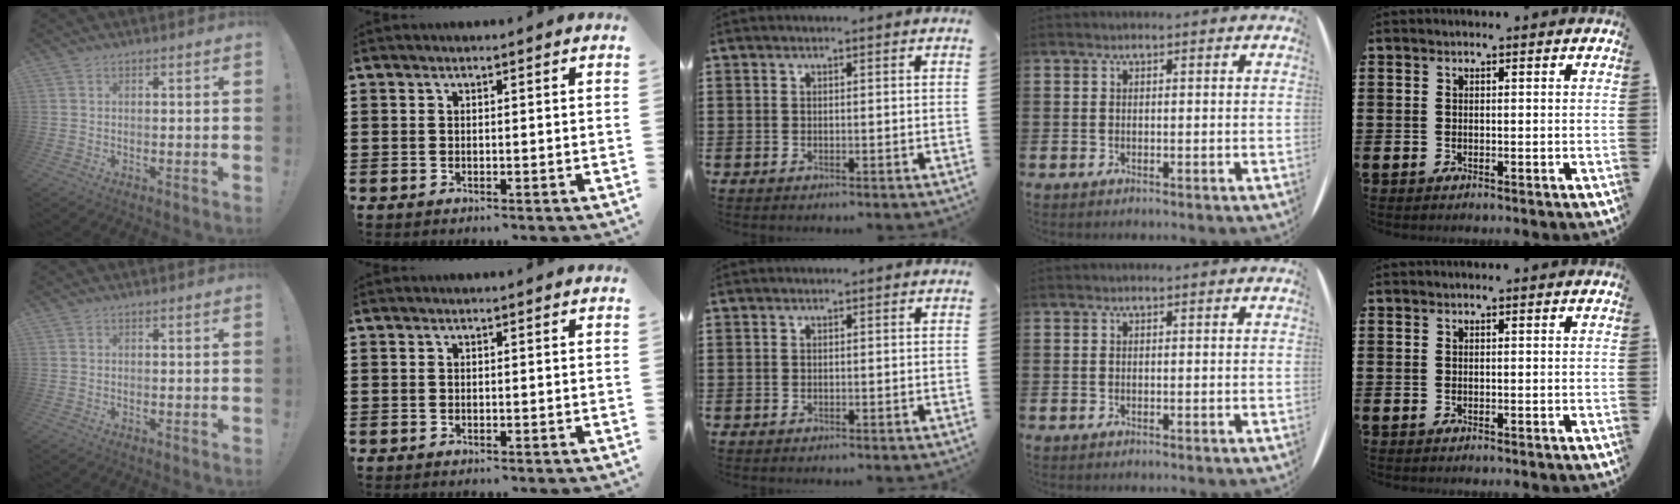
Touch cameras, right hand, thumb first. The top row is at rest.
{}